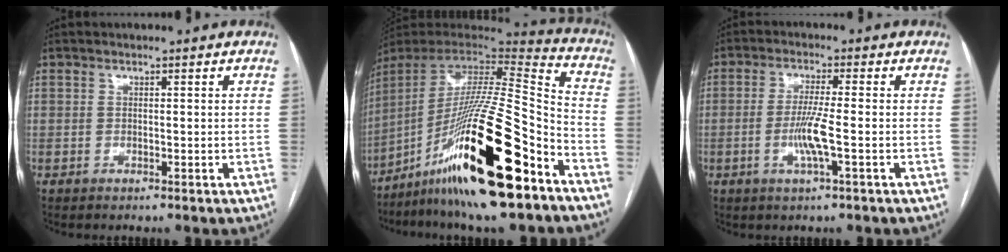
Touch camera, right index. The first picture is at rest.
{"total": 27.7, "force": [-14.7, 3.4, 23.2], "torque": [-0.402, -0.032, -0.254]}
{"total": 5.4, "force": [-1.4, -0.2, 5.2], "torque": [-0.107, -0.008, -0.028]}